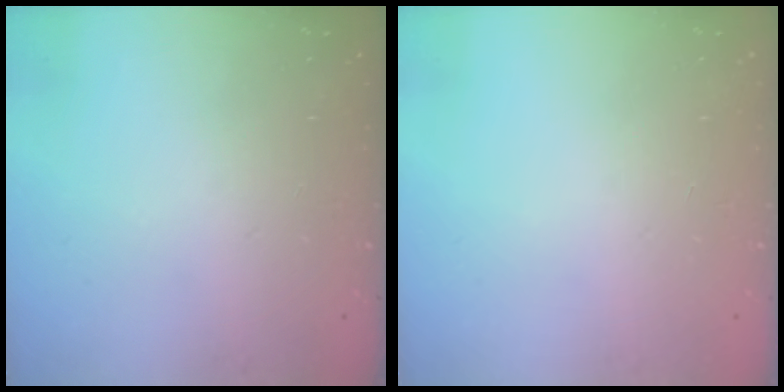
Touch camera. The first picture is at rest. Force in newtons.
{"total": 0.0}